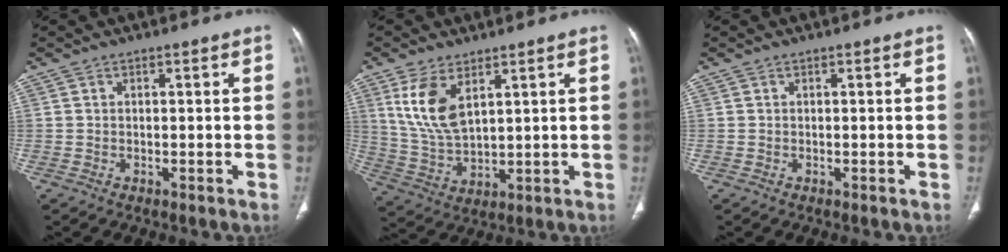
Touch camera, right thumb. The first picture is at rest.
{"total": 10.1, "force": [4.6, 4.9, 7.6], "torque": [-0.148, -0.018, 0.106]}
{"total": 0.0}